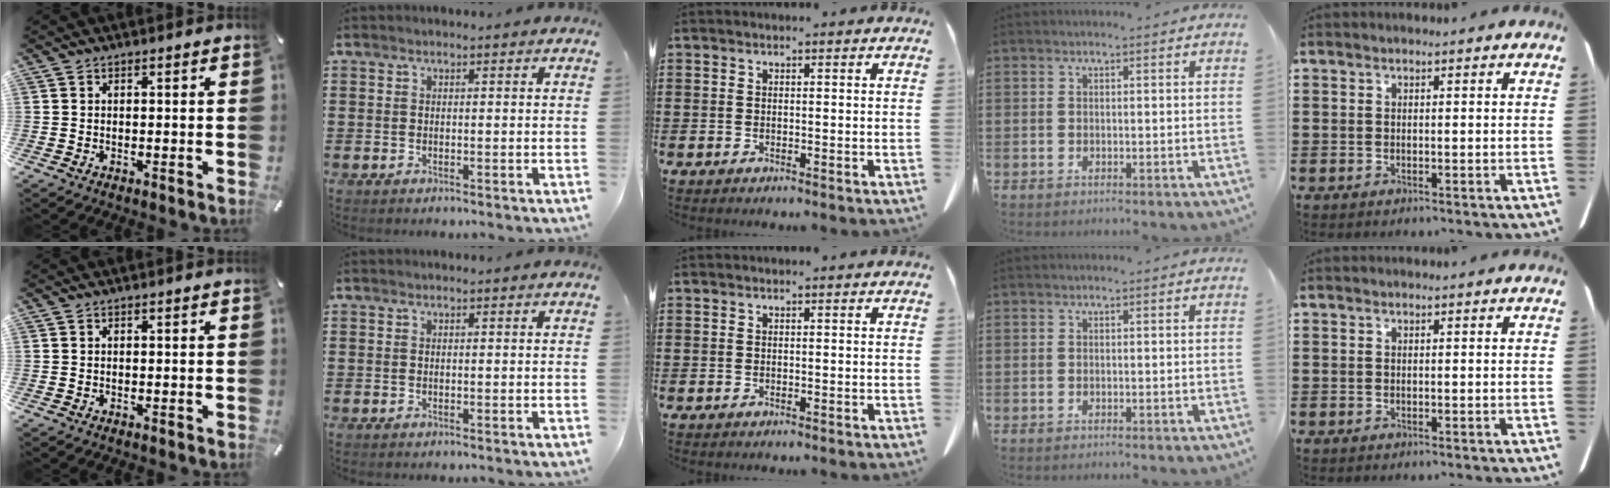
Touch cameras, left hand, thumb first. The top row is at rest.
{}